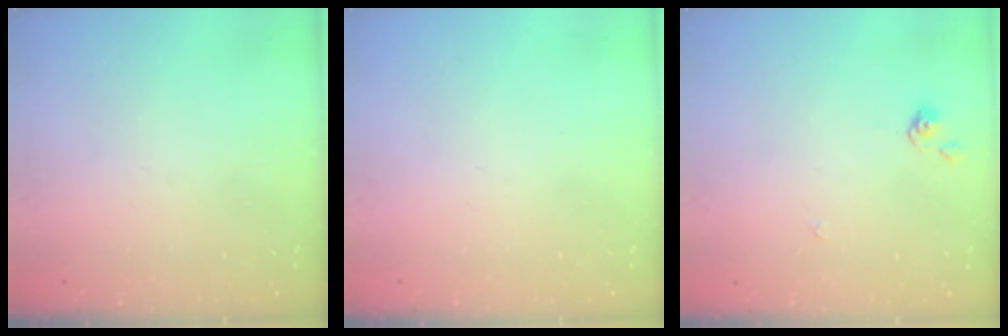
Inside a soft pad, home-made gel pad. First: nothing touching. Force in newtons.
{"total": 0.0}
{"total": 1.1, "press": 1.0, "slide": 0.4}